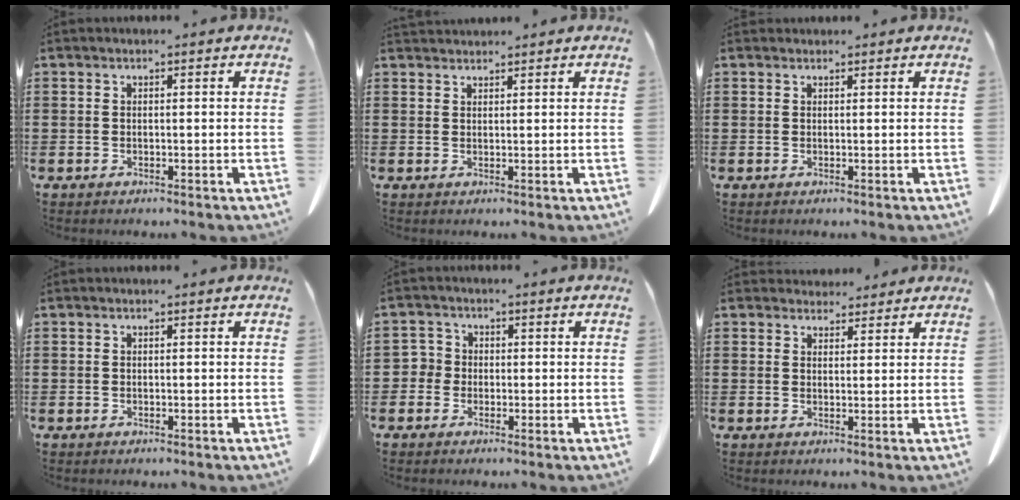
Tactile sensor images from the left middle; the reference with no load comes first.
{"total": 1.5, "force": [1.5, 0.1, 0.1], "torque": [-0.005, 0.000, 0.029]}
{"total": 0.6, "force": [0.6, 0.3, 0.0], "torque": [-0.001, 0.001, 0.011]}
{"total": 0.0}
{"total": 2.4, "force": [-0.6, 2.2, 0.5], "torque": [-0.029, 0.003, -0.019]}
{"total": 3.0, "force": [2.8, 1.1, 0.3], "torque": [-0.004, -0.006, 0.052]}